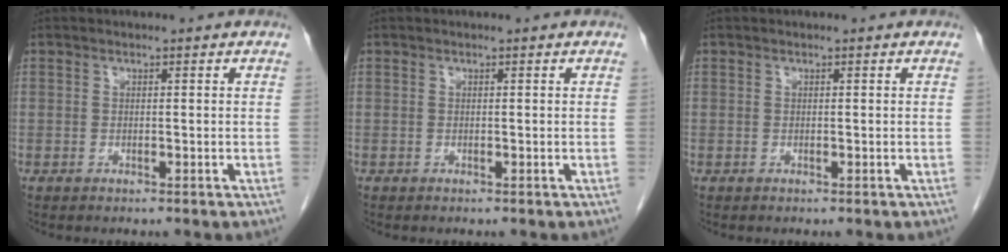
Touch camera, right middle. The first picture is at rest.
{"total": 0.0}
{"total": 0.0}